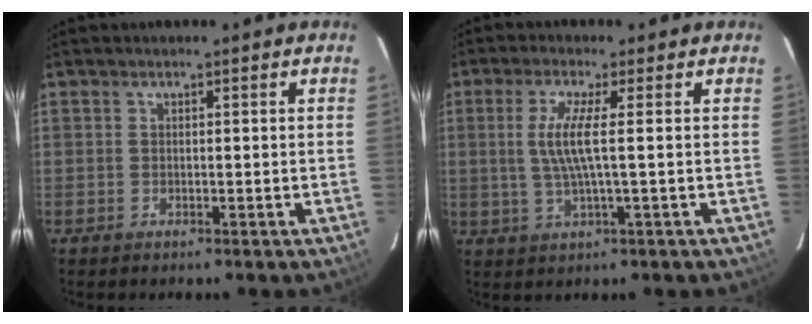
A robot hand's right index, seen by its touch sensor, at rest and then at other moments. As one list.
[{"total": 5.9, "force": [0.4, -0.3, 5.9], "torque": [-0.122, -0.006, 0.011]}]